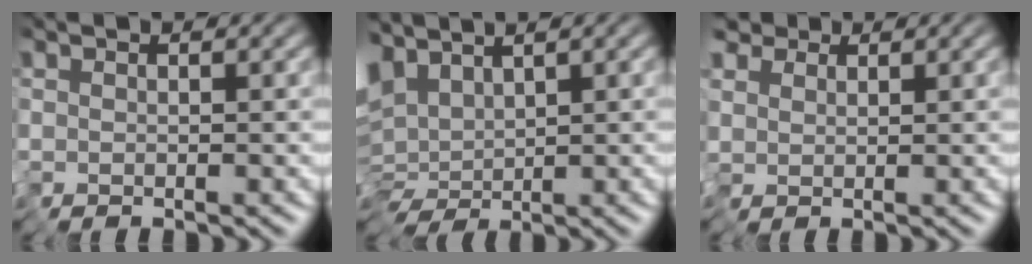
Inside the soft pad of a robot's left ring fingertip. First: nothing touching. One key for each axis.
{"total": 6.2, "fx": 2.3, "fy": 3.7, "fz": 4.5, "tx": -0.108, "ty": 0.002, "tz": 0.053}
{"total": 3.5, "fx": 1.9, "fy": 2.7, "fz": 1.1, "tx": -0.035, "ty": 0.020, "tz": 0.027}